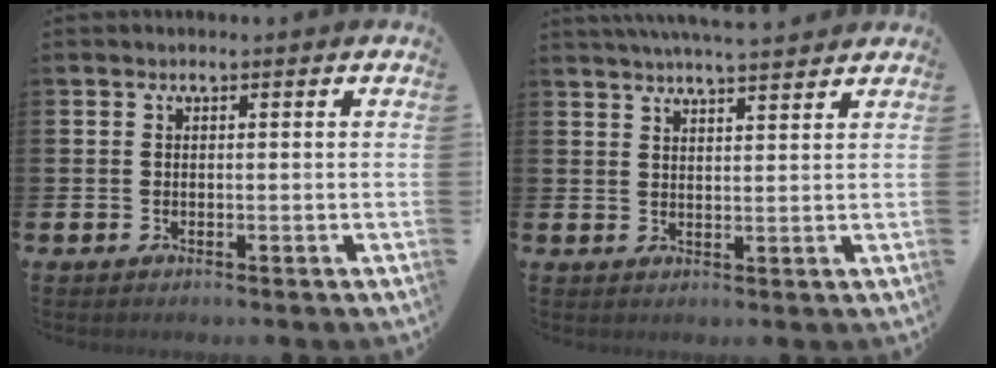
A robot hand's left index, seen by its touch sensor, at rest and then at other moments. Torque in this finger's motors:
{"motor_torque": [0.99, -1.15, 0.21, 0.21]}